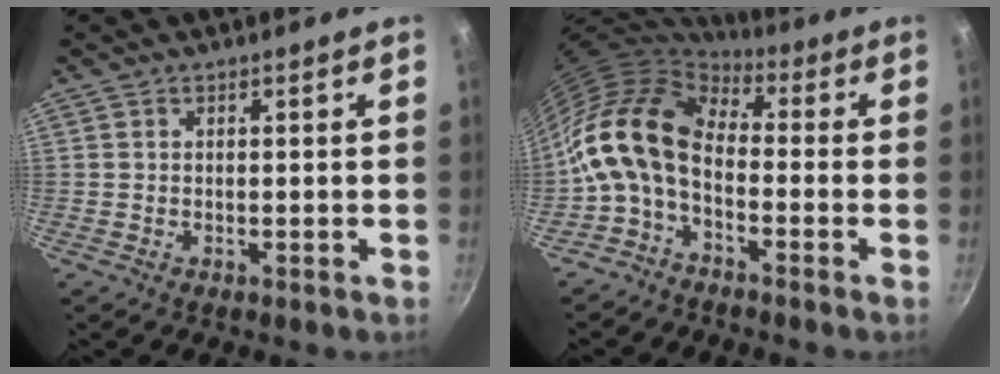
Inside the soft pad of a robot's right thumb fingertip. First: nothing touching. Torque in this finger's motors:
{"motor_torque": [1.07, 1.54, 1.36, -1.41, 0.23]}